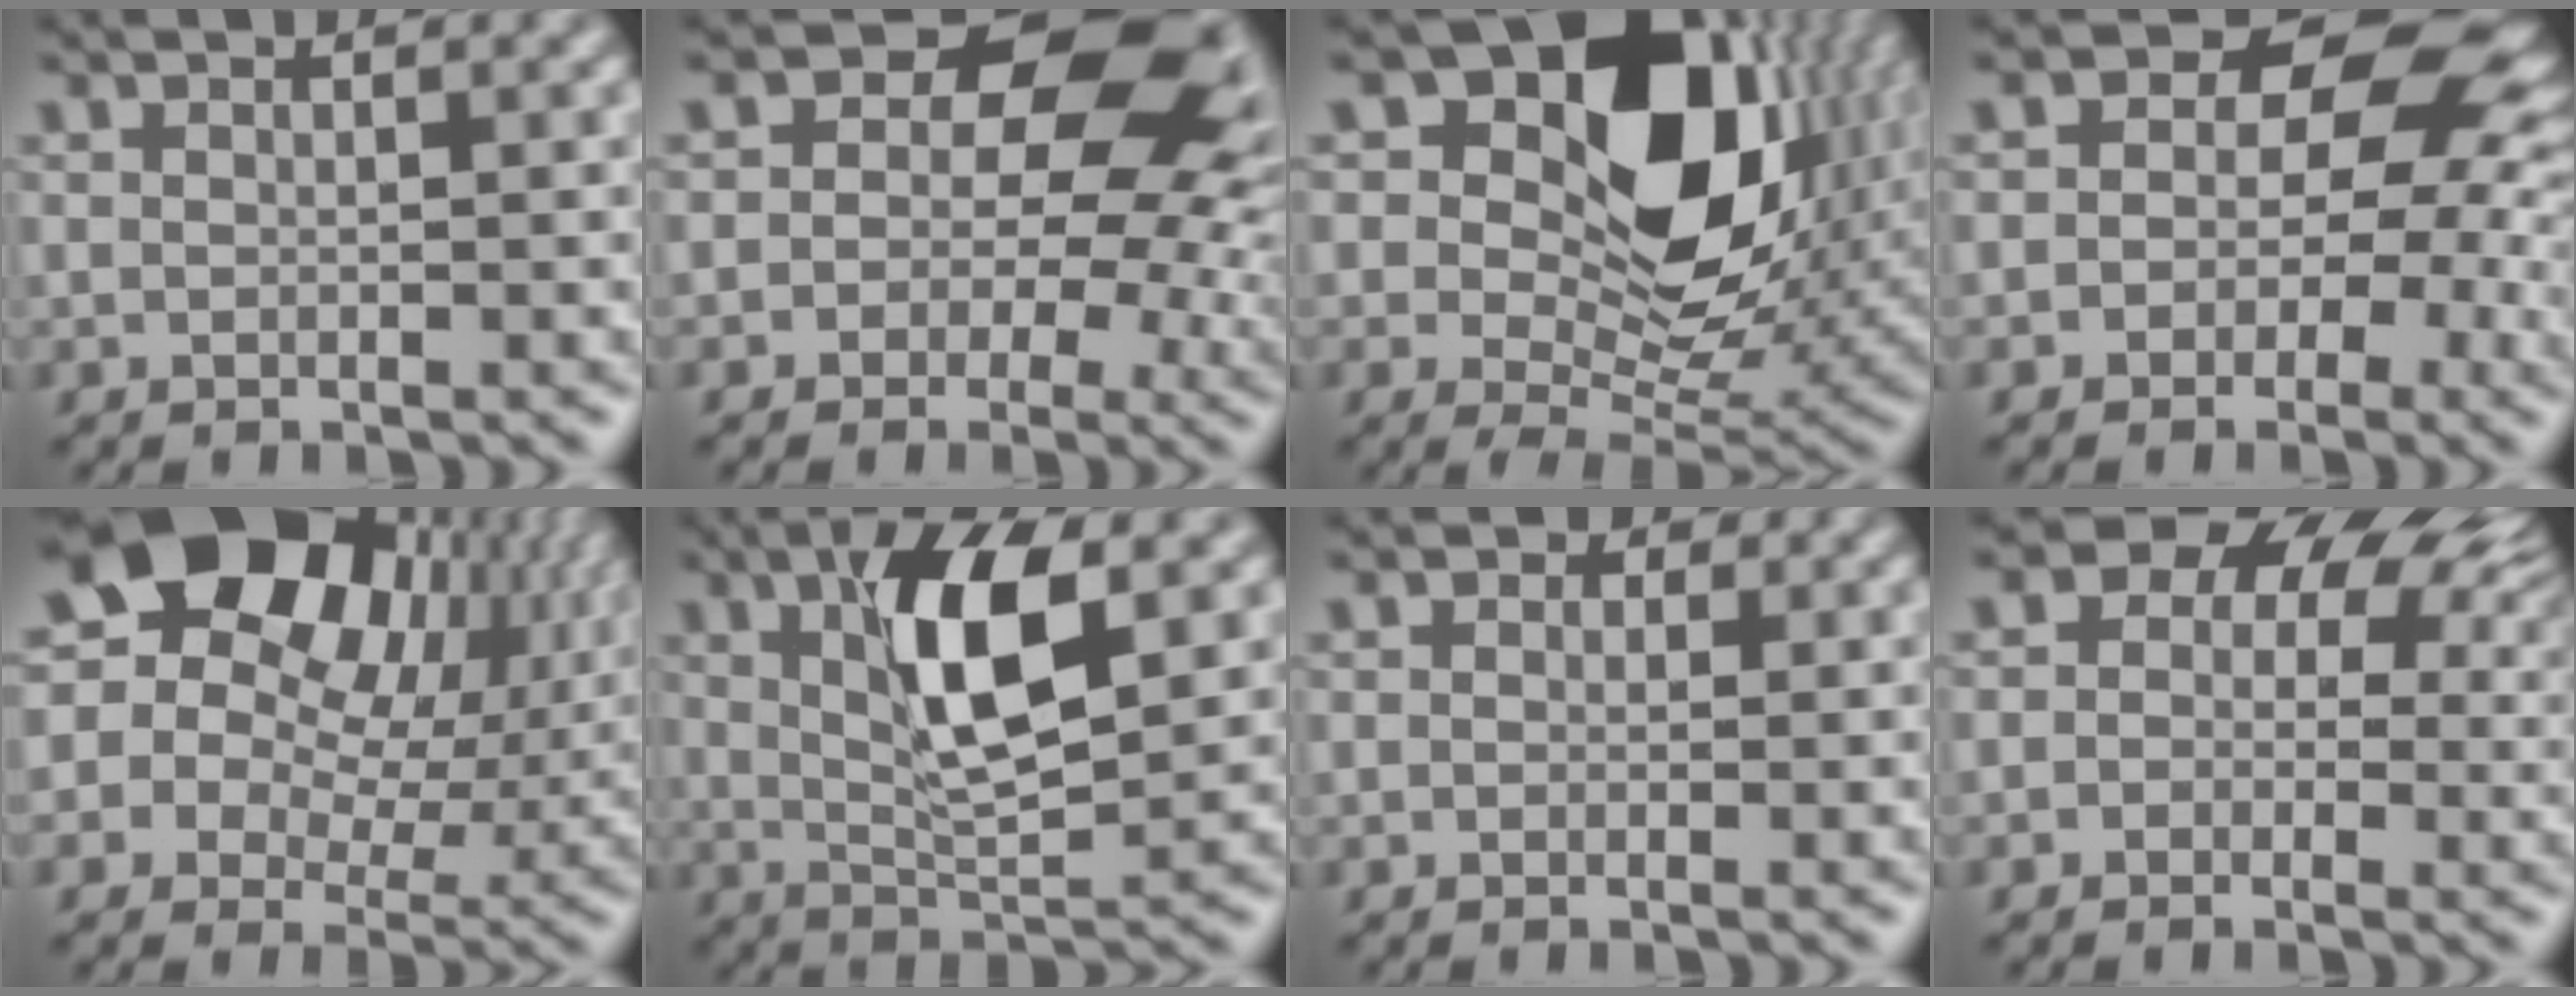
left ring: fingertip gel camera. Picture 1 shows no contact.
{"total": 11.4, "force": [2.3, 7.5, 8.3], "torque": [-0.082, 0.009, 0.028]}
{"total": 15.3, "force": [4.8, 9.6, 10.9], "torque": [-0.160, 0.008, 0.085]}
{"total": 7.3, "force": [0.6, 5.2, 5.2], "torque": [-0.047, 0.009, -0.003]}
{"total": 20.4, "force": [7.3, 14.5, 12.3], "torque": [-0.217, 0.059, 0.108]}
{"total": 7.9, "force": [1.9, 3.0, 7.1], "torque": [-0.126, 0.007, 0.034]}
{"total": 3.1, "force": [1.0, 2.5, 1.5], "torque": [-0.008, 0.016, -0.014]}
{"total": 10.8, "force": [3.3, 7.8, 6.7], "torque": [-0.079, 0.039, 0.037]}